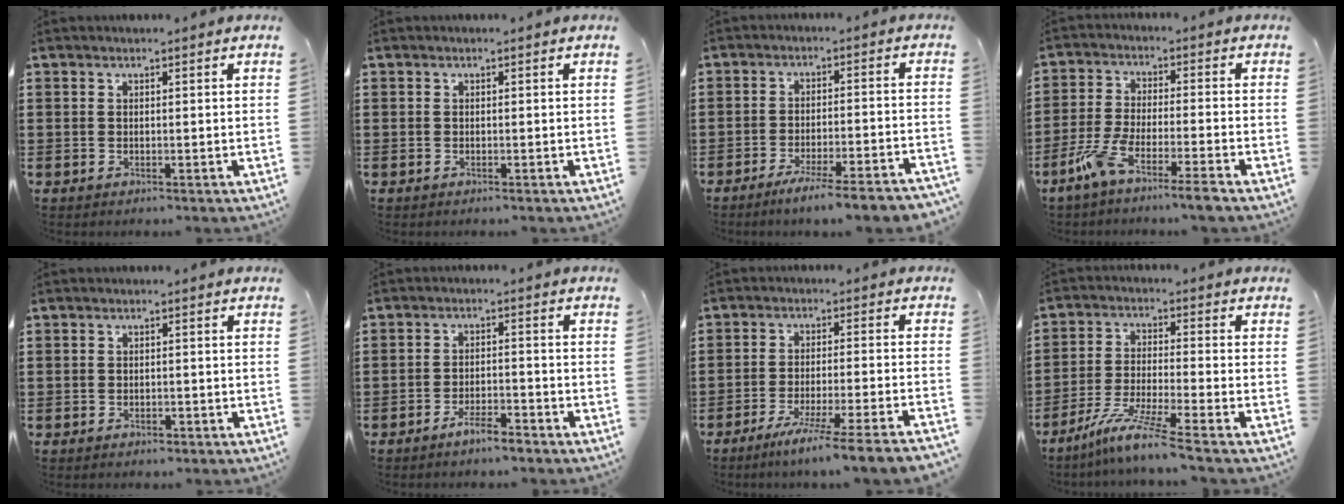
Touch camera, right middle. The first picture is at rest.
{"total": 0.0}
{"total": 5.3, "force": [-4.6, -0.5, 2.6], "torque": [-0.037, -0.011, -0.084]}
{"total": 6.8, "force": [-5.3, 0.0, 4.3], "torque": [-0.102, -0.018, -0.103]}
{"total": 1.0, "force": [-0.8, 0.5, 0.1], "torque": [-0.004, 0.002, -0.019]}
{"total": 3.7, "force": [-3.2, 0.5, 1.7], "torque": [-0.037, 0.005, -0.065]}
{"total": 6.2, "force": [-5.4, -1.3, 3.0], "torque": [-0.049, -0.021, -0.103]}
{"total": 7.8, "force": [-6.2, -0.3, 4.7], "torque": [-0.101, -0.016, -0.123]}